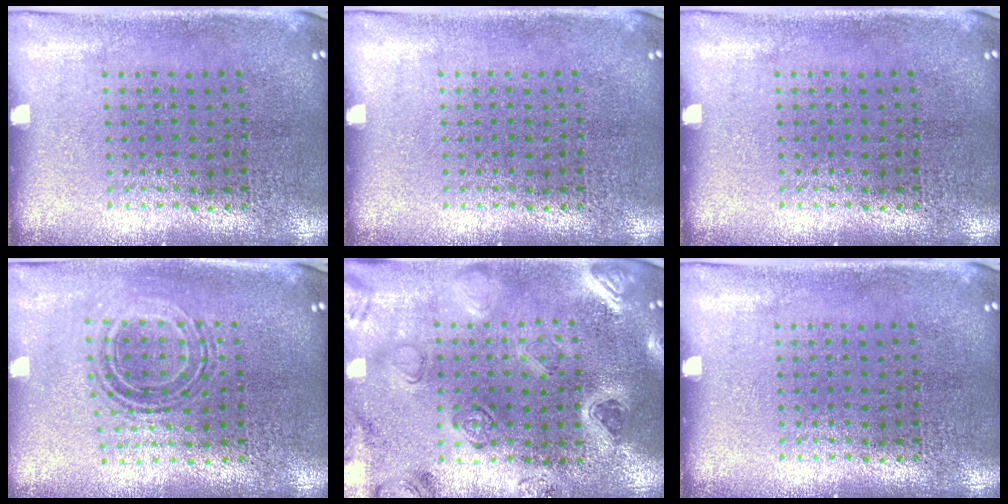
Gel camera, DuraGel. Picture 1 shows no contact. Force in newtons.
{"total": 0.0}
{"total": 0.0}
{"total": 0.9, "press": 0.8, "slide": 0.3}
{"total": 2.2, "press": 2.2, "slide": 0.2}
{"total": 0.0}